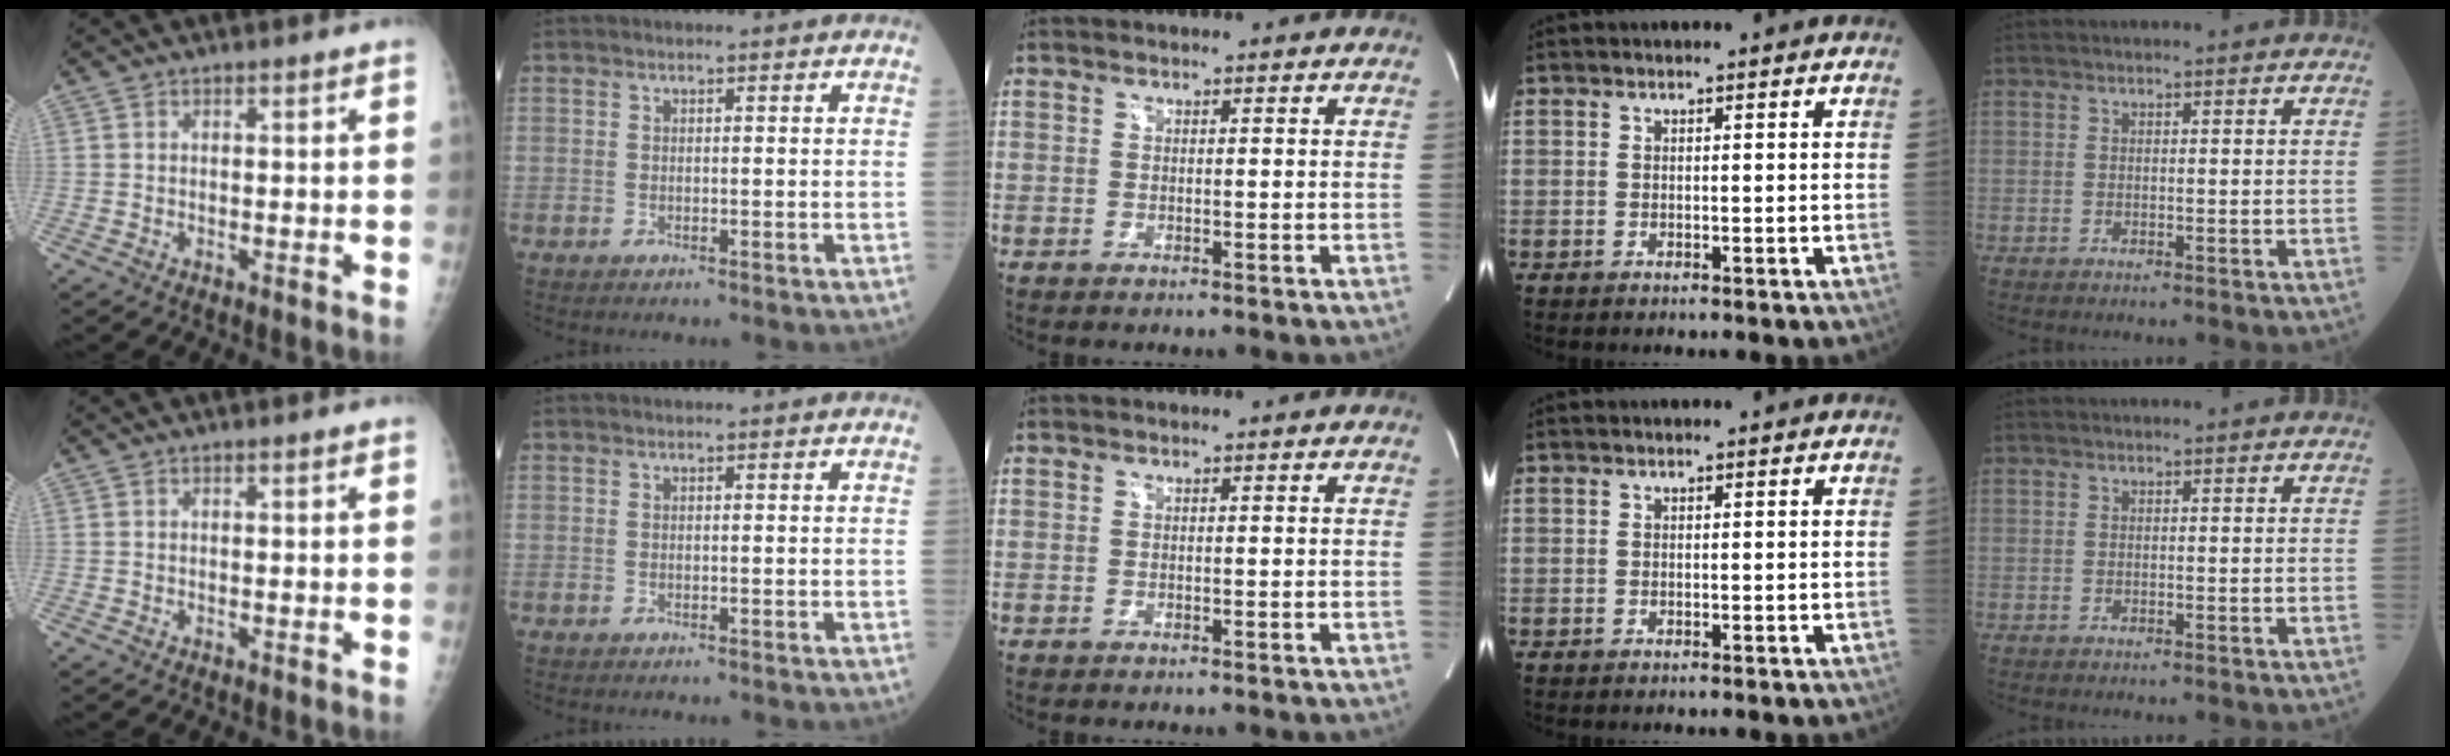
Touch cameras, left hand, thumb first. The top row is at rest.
{}